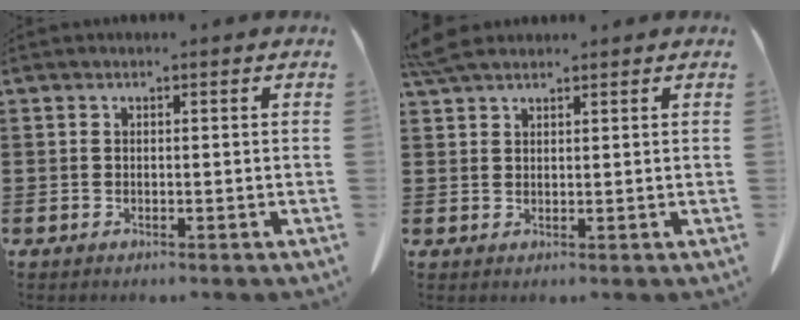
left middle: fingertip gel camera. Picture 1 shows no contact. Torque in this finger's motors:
{"motor_torque": [0.41, 0.34, 0.07, -0.02]}